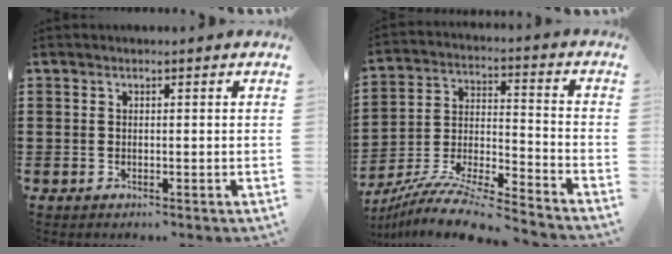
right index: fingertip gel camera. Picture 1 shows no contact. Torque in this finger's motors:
{"motor_torque": [1.13, 1.01, 0.54, 0.16]}